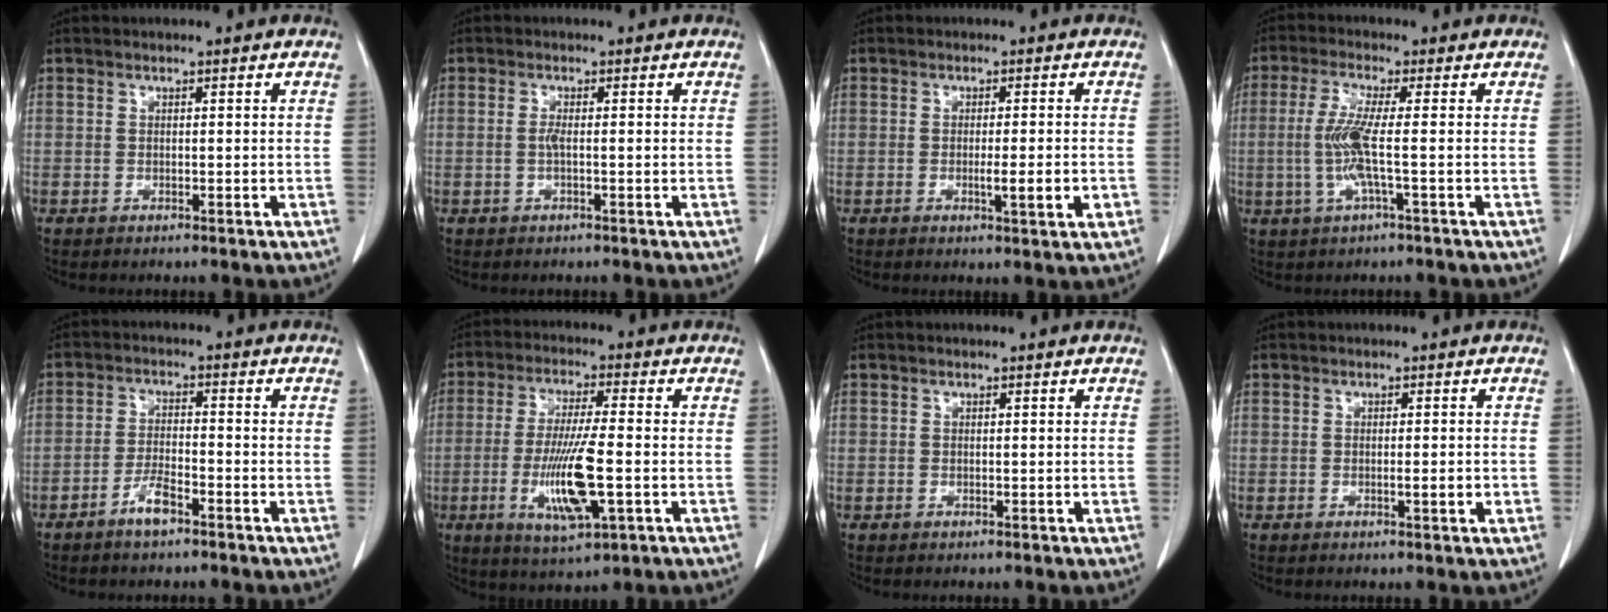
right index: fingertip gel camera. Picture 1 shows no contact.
{"total": 1.5, "force": [-0.2, 0.2, 1.5], "torque": [-0.030, 0.000, -0.004]}
{"total": 4.1, "force": [-1.0, 0.2, 4.0], "torque": [-0.059, -0.007, -0.013]}
{"total": 6.1, "force": [-0.7, -0.1, 6.1], "torque": [-0.137, -0.003, -0.017]}
{"total": 4.0, "force": [-2.8, 0.8, 2.7], "torque": [-0.053, 0.000, -0.051]}
{"total": 11.4, "force": [-2.8, 1.5, 11.0], "torque": [-0.215, -0.017, -0.048]}
{"total": 0.0}
{"total": 1.7, "force": [-0.4, 0.2, 1.7], "torque": [-0.025, -0.002, -0.004]}